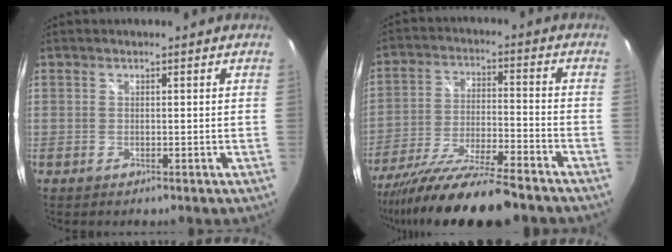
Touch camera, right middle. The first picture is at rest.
{"total": 17.8, "force": [-14.9, 1.7, 9.5], "torque": [-0.189, -0.045, -0.253]}